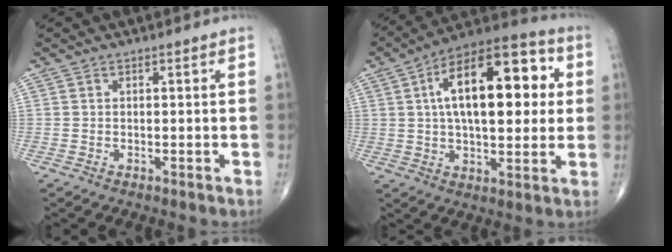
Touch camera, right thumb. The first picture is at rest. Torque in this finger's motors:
{"motor_torque": [0.71, 4.29, 2.25, 0.46, 0.40]}